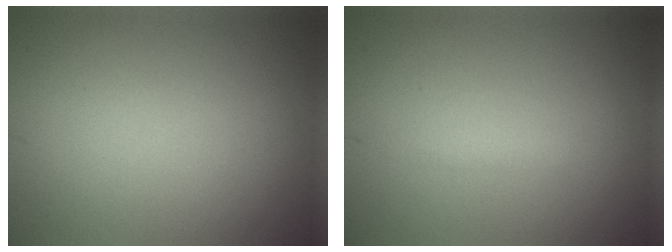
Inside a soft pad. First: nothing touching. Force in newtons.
{"total": 1.0, "press": 1.0, "slide": 0.1}